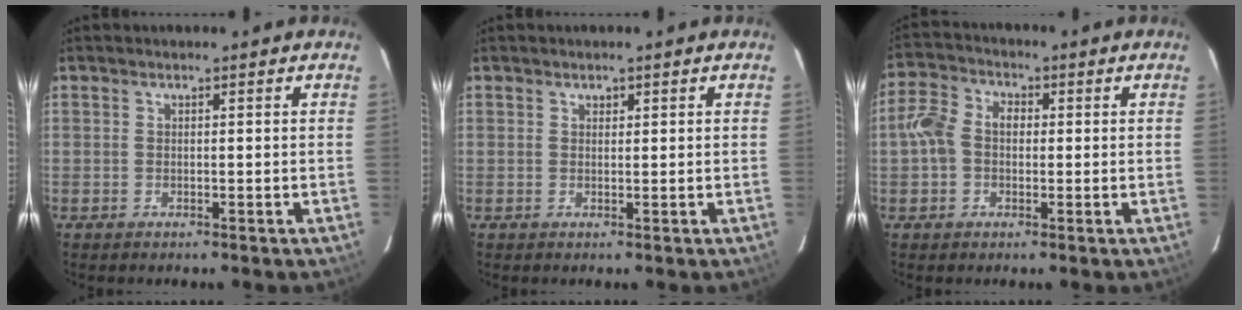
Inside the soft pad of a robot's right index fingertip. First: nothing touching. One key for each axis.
{"total": 0.8, "fx": 0.6, "fy": 0.6, "fz": 0.1, "tx": -0.001, "ty": 0.002, "tz": 0.010}
{"total": 6.6, "fx": -0.4, "fy": 5.2, "fz": 4.0, "tx": -0.088, "ty": 0.022, "tz": -0.012}